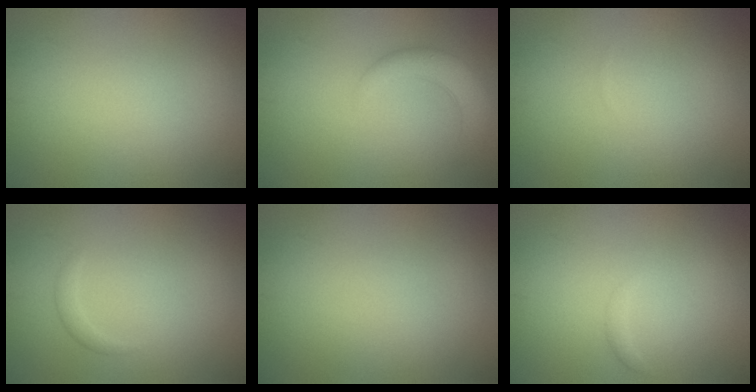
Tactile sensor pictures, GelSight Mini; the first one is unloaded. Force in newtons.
{"total": 2.8, "press": 2.8, "slide": 0.4}
{"total": 0.0}
{"total": 0.8, "press": 0.8, "slide": 0.0}
{"total": 0.0}
{"total": 0.6, "press": 0.6, "slide": 0.1}